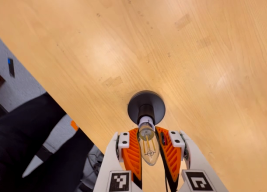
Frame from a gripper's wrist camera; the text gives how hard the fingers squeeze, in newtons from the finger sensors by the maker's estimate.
{"total": 26.8, "left": 27.6, "right": 26.0}